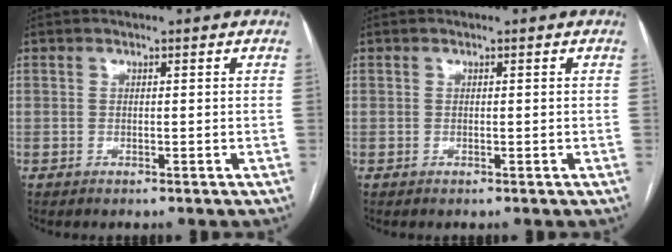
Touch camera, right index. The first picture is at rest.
{"total": 0.0}